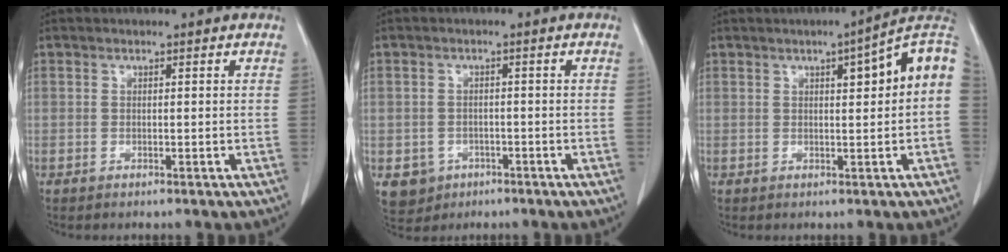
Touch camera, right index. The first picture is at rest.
{"total": 4.3, "force": [-1.8, 3.9, 0.7], "torque": [-0.007, 0.007, -0.018]}
{"total": 8.9, "force": [1.6, 0.7, 8.7], "torque": [-0.117, 0.024, 0.016]}